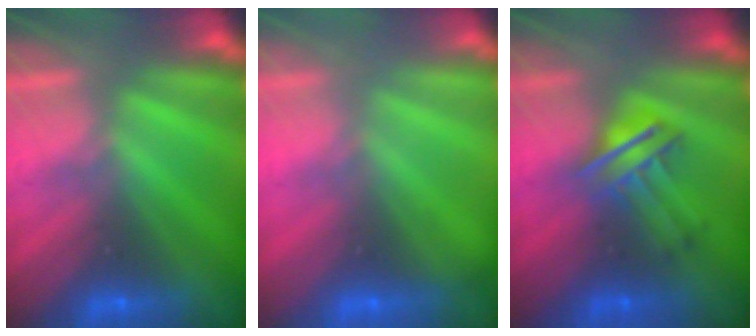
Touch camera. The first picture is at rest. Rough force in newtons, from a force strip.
{"total": 2.1}
{"total": 3.3}